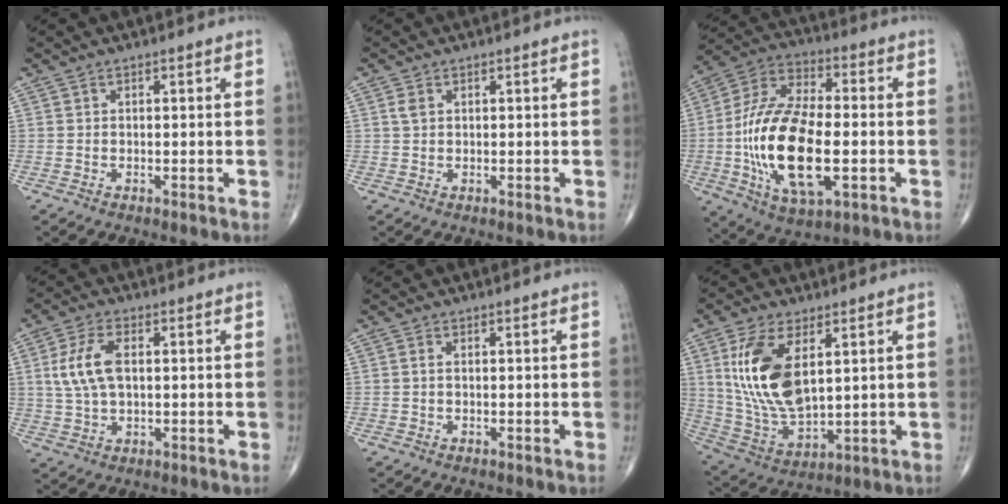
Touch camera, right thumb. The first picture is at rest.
{"total": 1.6, "force": [0.5, 1.0, 1.1], "torque": [-0.024, 0.005, 0.013]}
{"total": 22.4, "force": [-3.6, 10.4, 19.5], "torque": [-0.384, 0.012, -0.057]}
{"total": 8.6, "force": [1.4, 4.6, 7.2], "torque": [-0.155, 0.005, 0.029]}
{"total": 0.8, "force": [0.1, 0.3, 0.8], "torque": [-0.018, 0.000, 0.000]}
{"total": 16.5, "force": [4.7, 8.2, 13.6], "torque": [-0.269, -0.021, 0.101]}